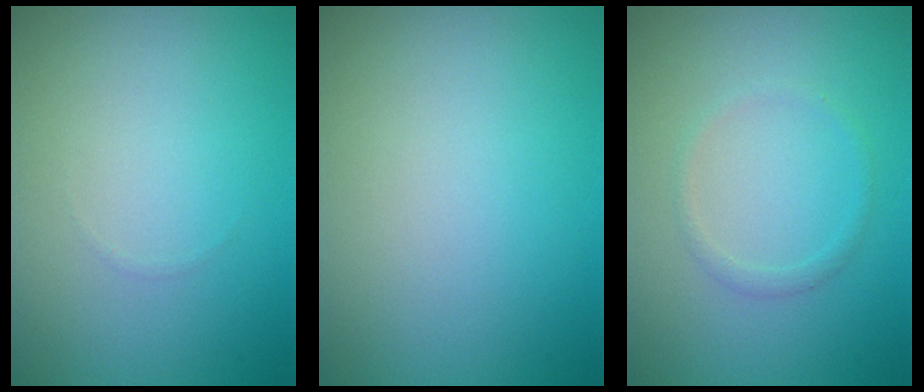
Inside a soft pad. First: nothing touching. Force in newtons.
{"total": 0.0}
{"total": 1.0, "press": 1.0, "slide": 0.0}